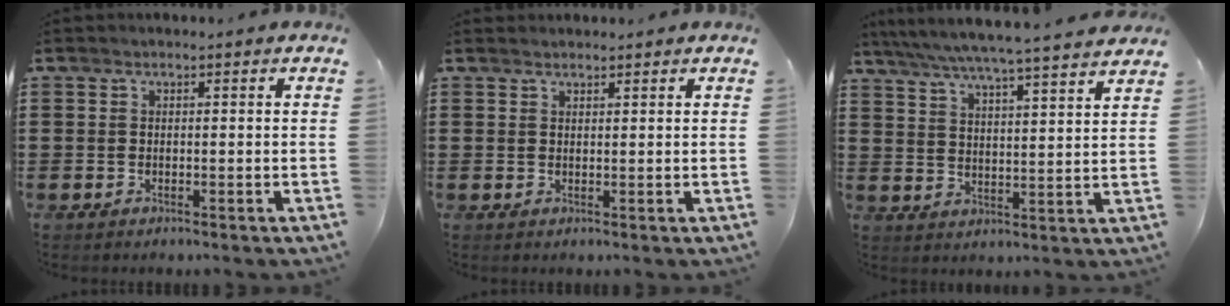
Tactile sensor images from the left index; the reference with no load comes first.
{"total": 1.1, "force": [1.1, 0.2, 0.1], "torque": [-0.003, 0.001, 0.021]}
{"total": 5.5, "force": [4.9, -0.8, 2.3], "torque": [-0.065, -0.037, 0.078]}